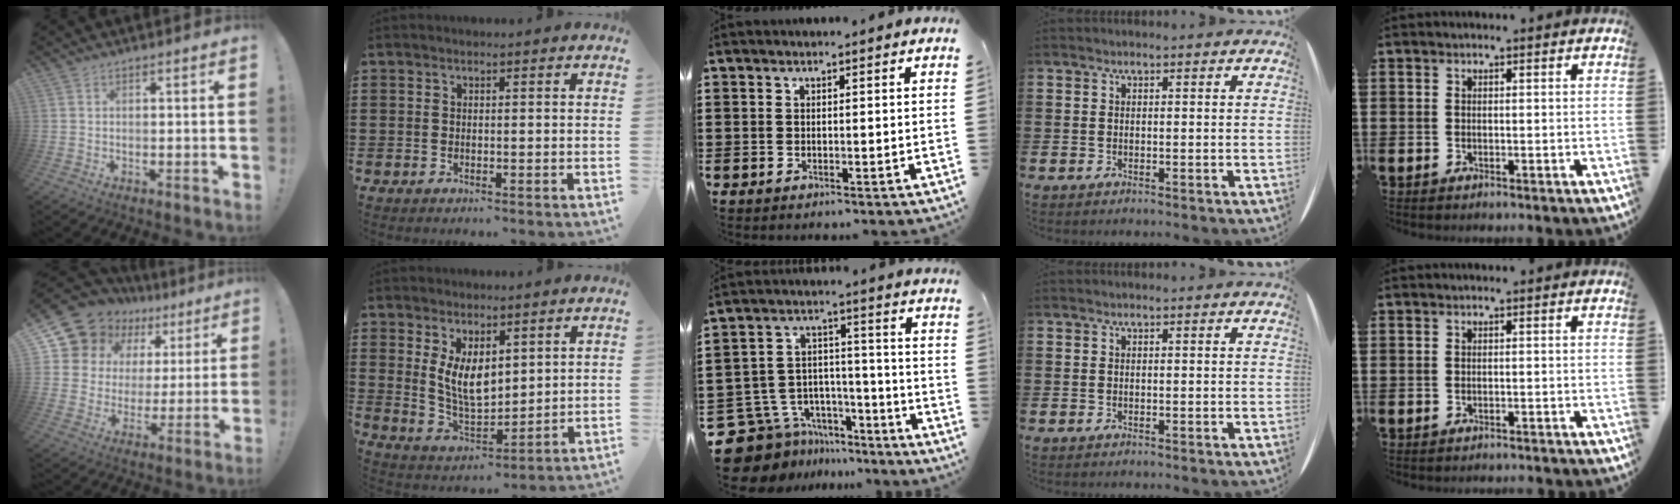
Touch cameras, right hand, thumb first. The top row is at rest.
{"thumb": {"total": 13.1, "force": [9.4, 8.4, 3.7], "torque": [-0.081, -0.069, 0.187]}, "index": {"total": 6.8, "force": [2.8, 3.6, 5.0], "torque": [-0.112, -0.010, 0.052]}, "middle": {"total": 9.1, "force": [-7.3, 5.3, 1.2], "torque": [-0.057, 0.006, -0.141]}}